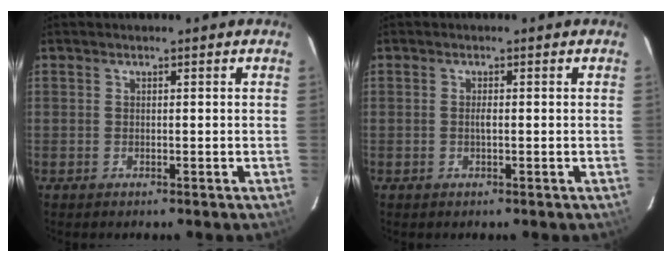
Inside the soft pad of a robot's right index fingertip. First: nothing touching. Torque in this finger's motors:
{"motor_torque": [0.42, 0.18, 0.17, 0.04]}